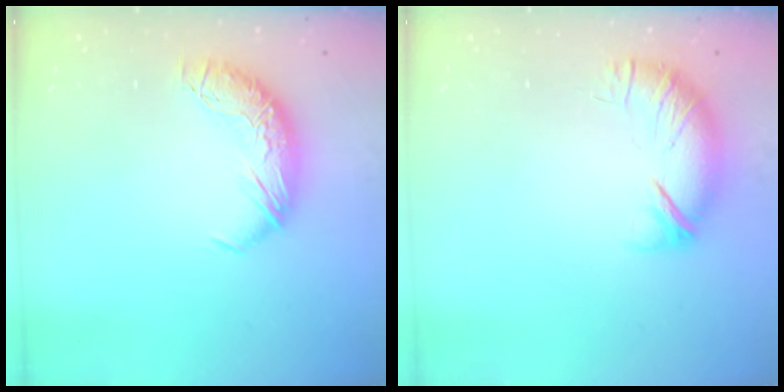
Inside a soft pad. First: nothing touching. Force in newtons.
{"total": 5.0, "press": 4.5, "slide": 2.1}